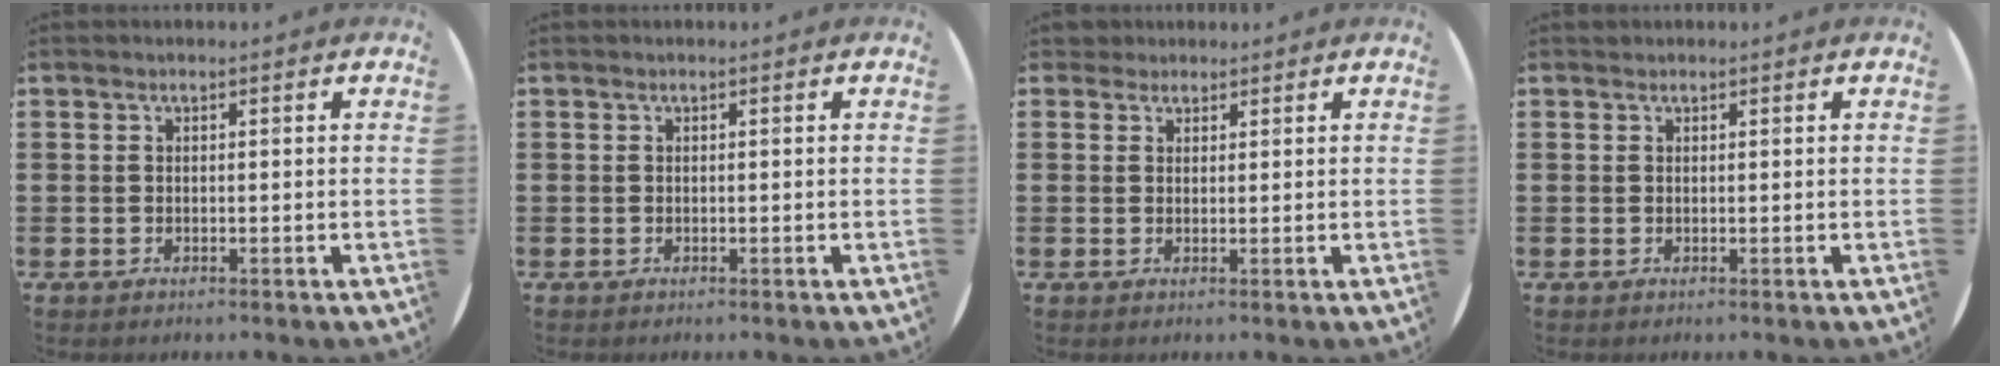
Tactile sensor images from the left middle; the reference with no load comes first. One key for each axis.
{"total": 0.0}
{"total": 1.8, "fx": 1.6, "fy": 0.8, "fz": -0.1, "tx": 0.007, "ty": 0.003, "tz": 0.030}
{"total": 0.0}